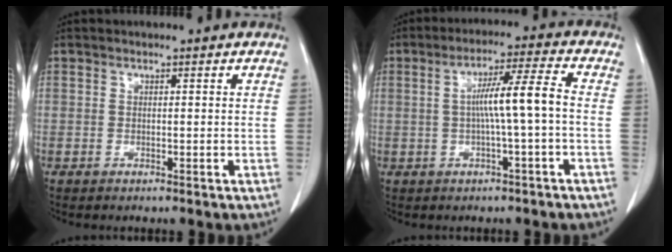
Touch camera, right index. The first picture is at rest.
{"total": 7.2, "force": [-0.5, -0.7, 7.1], "torque": [-0.125, 0.016, -0.006]}